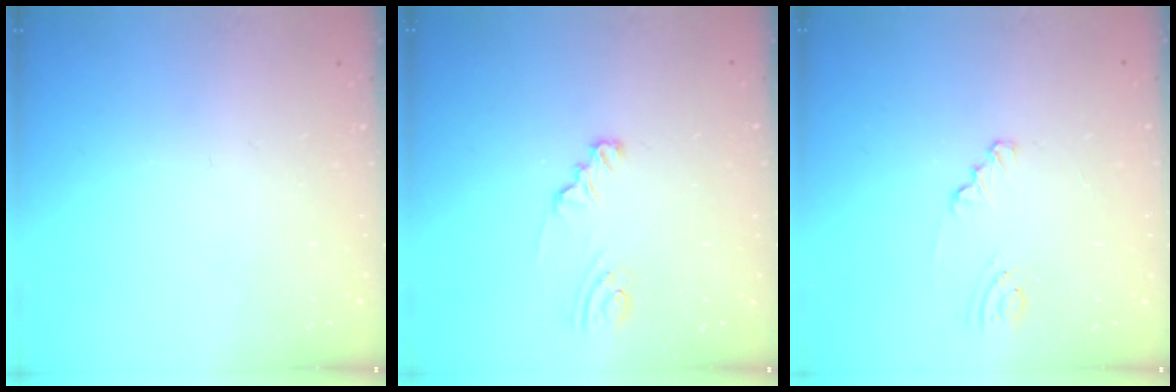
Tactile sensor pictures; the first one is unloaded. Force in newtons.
{"total": 2.3, "press": 2.3, "slide": 0.1}
{"total": 1.7, "press": 1.7, "slide": 0.3}